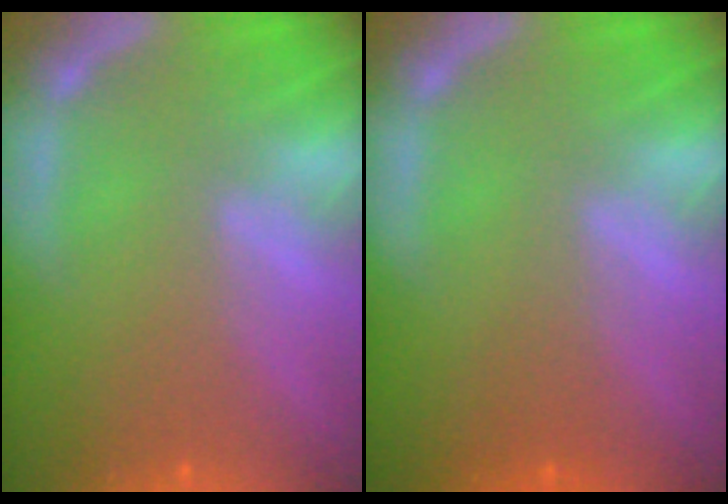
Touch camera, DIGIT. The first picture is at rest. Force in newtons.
{"total": 1.0}